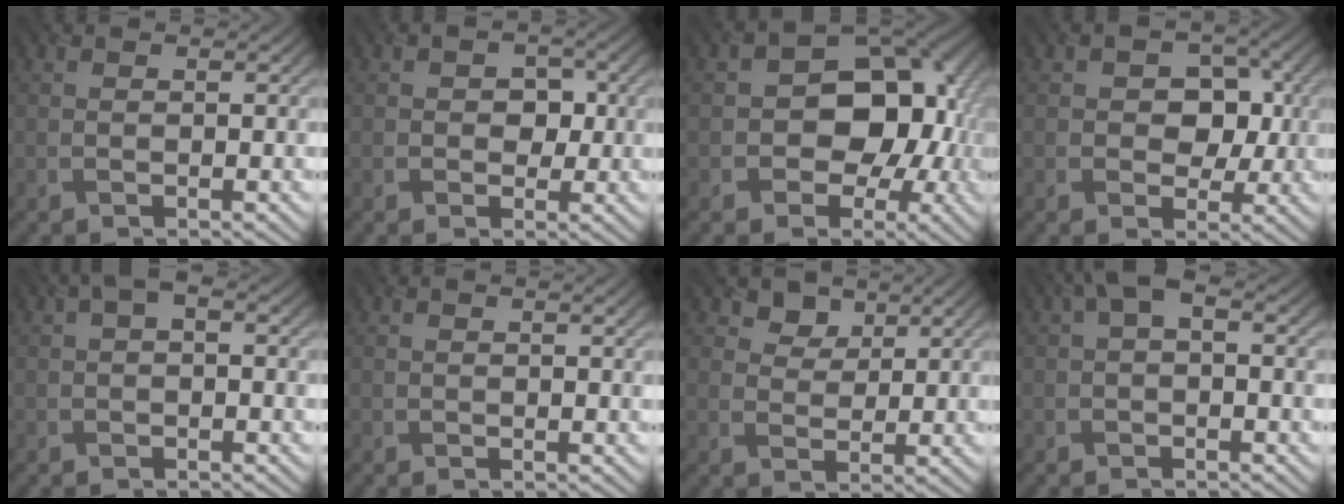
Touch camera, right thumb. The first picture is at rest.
{"total": 2.5, "force": [-0.2, 2.1, 1.3], "torque": [-0.010, 0.001, -0.014]}
{"total": 12.2, "force": [-1.3, 9.3, 7.9], "torque": [-0.064, -0.001, -0.044]}
{"total": 5.3, "force": [0.0, 4.2, 3.3], "torque": [-0.040, -0.001, -0.014]}
{"total": 2.0, "force": [0.3, 0.9, 1.7], "torque": [-0.032, 0.007, 0.003]}
{"total": 0.9, "force": [0.6, -0.1, 0.6], "torque": [-0.008, 0.001, 0.009]}
{"total": 2.9, "force": [2.2, 1.8, 0.6], "torque": [-0.018, -0.005, 0.033]}
{"total": 2.8, "force": [0.3, 1.4, 2.4], "torque": [-0.047, 0.012, 0.001]}